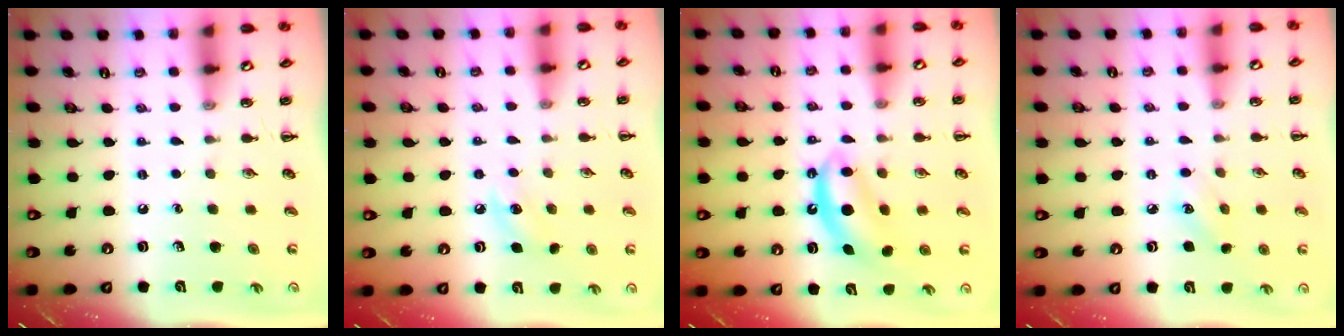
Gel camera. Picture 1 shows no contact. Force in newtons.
{"total": 6.3, "press": 6.1, "slide": 1.9}
{"total": 6.8, "press": 6.7, "slide": 1.1}
{"total": 4.9, "press": 4.7, "slide": 1.3}